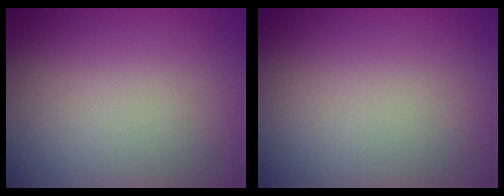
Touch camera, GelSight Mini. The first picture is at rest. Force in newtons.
{"total": 0.0}